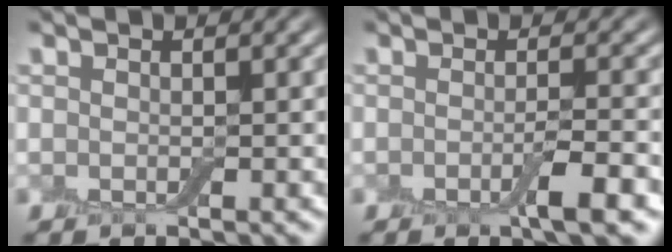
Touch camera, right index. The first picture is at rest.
{"total": 2.6, "force": [-1.2, 0.3, 2.3], "torque": [-0.038, -0.006, -0.020]}